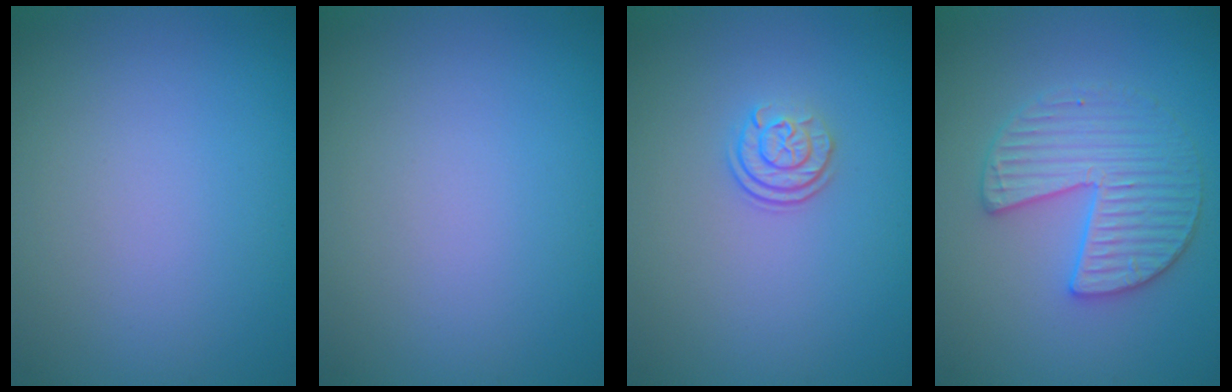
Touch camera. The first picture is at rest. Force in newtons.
{"total": 0.0}
{"total": 2.4, "press": 1.8, "slide": 1.5}
{"total": 3.8, "press": 3.8, "slide": 0.5}